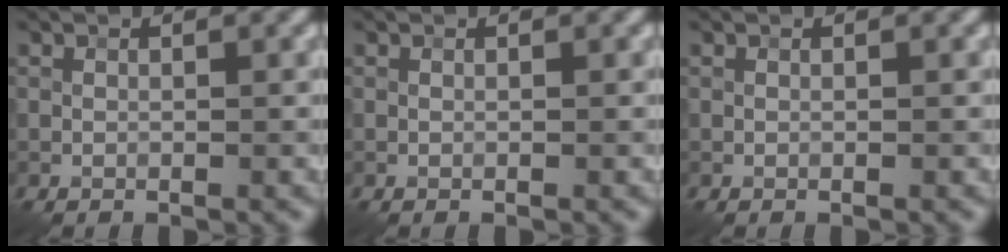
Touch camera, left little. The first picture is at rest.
{"total": 0.0}
{"total": 0.0}